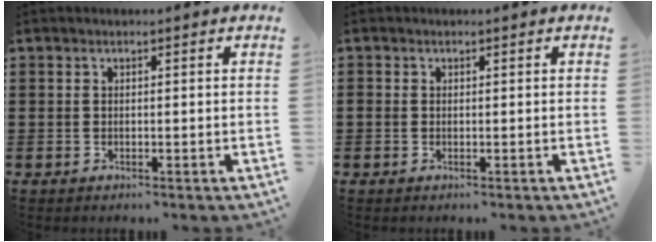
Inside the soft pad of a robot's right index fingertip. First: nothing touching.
{"total": 0.5, "force": [-0.2, 0.5, 0.1], "torque": [-0.003, 0.003, -0.005]}